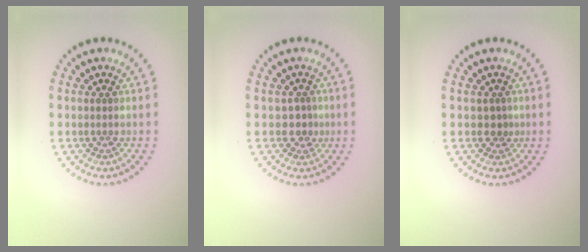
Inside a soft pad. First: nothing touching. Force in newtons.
{"total": 1.6, "press": 1.2, "slide": 1.1}
{"total": 1.1, "press": 0.9, "slide": 0.7}